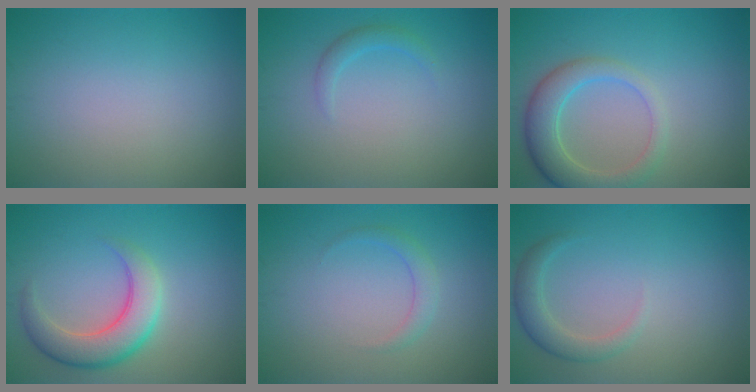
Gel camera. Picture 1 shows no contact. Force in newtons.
{"total": 1.3, "press": 1.3, "slide": 0.2}
{"total": 4.6, "press": 4.6, "slide": 0.4}
{"total": 5.3, "press": 5.3, "slide": 0.4}
{"total": 1.5, "press": 1.5, "slide": 0.1}
{"total": 2.3, "press": 2.3, "slide": 0.2}